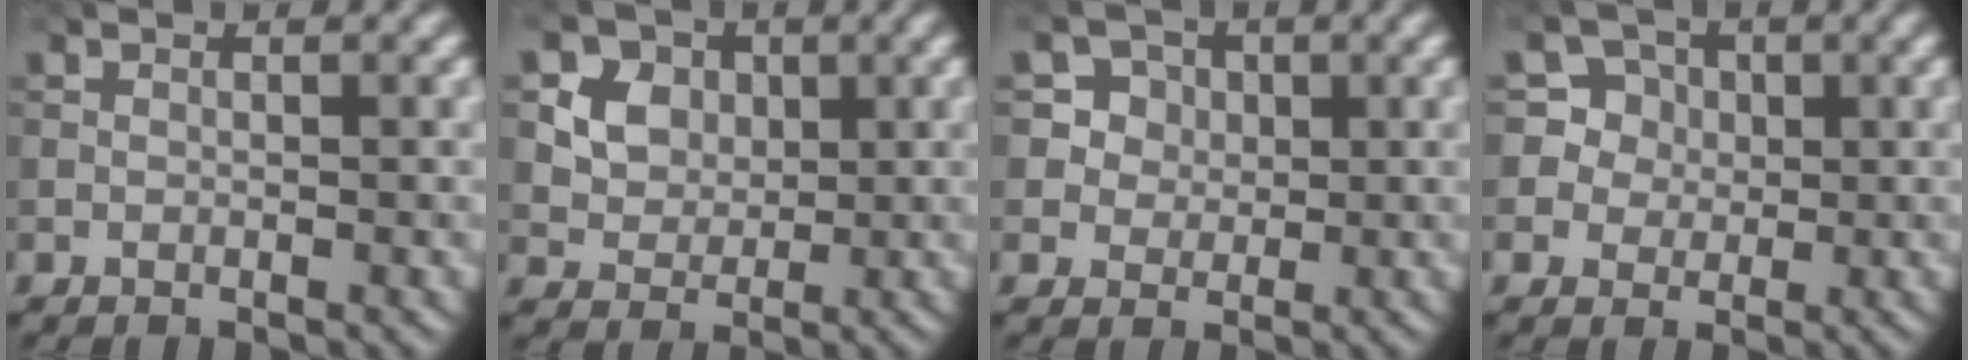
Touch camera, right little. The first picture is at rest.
{"total": 7.0, "force": [2.7, 5.7, 3.0], "torque": [-0.067, 0.021, 0.049]}
{"total": 3.7, "force": [1.4, 3.3, 1.1], "torque": [-0.025, 0.000, 0.037]}
{"total": 4.7, "force": [1.4, 4.4, 1.0], "torque": [-0.018, 0.013, 0.028]}